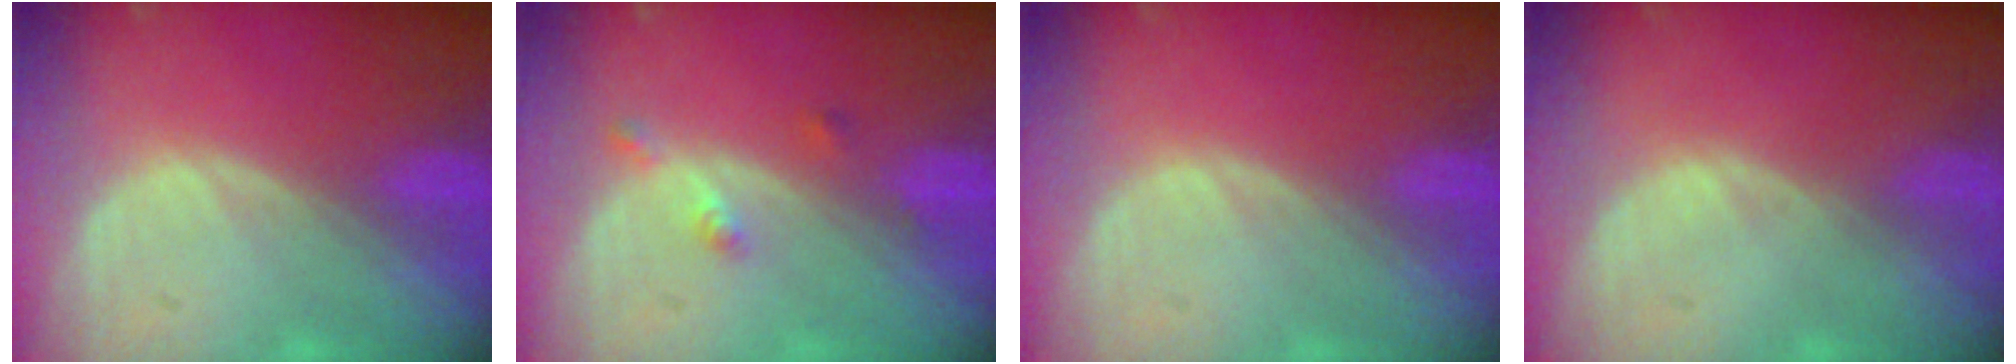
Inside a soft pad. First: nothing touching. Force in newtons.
{"total": 2.4, "press": 2.0, "slide": 1.3}
{"total": 0.0}
{"total": 0.0}